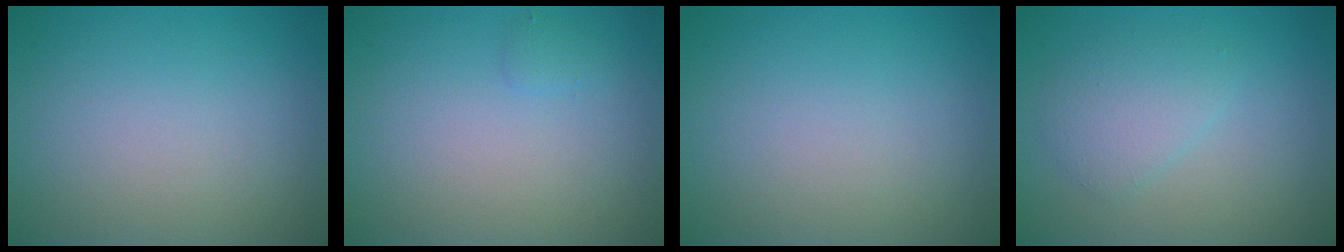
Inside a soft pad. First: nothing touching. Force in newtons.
{"total": 0.7, "press": 0.7, "slide": 0.1}
{"total": 0.0}
{"total": 2.6, "press": 2.6, "slide": 0.2}